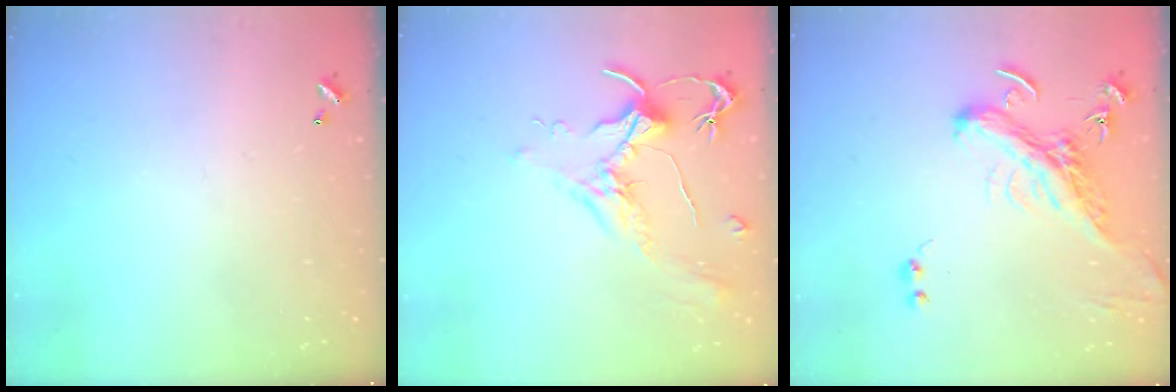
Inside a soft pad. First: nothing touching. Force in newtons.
{"total": 1.8, "press": 1.7, "slide": 0.8}
{"total": 2.9, "press": 2.4, "slide": 1.7}